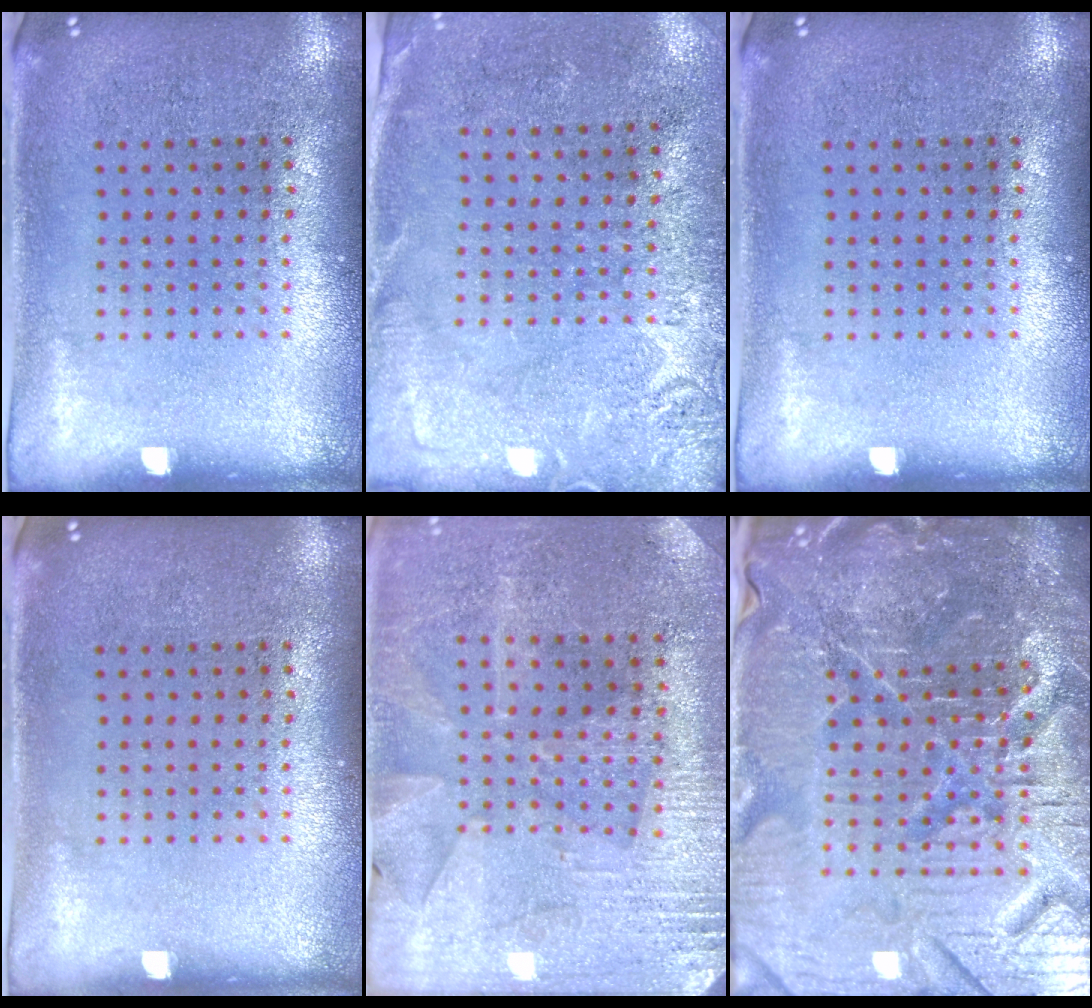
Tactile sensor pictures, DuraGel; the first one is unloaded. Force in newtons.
{"total": 2.7, "press": 2.4, "slide": 1.1}
{"total": 0.0}
{"total": 0.0}
{"total": 2.8, "press": 2.7, "slide": 0.6}
{"total": 7.3, "press": 6.5, "slide": 3.4}